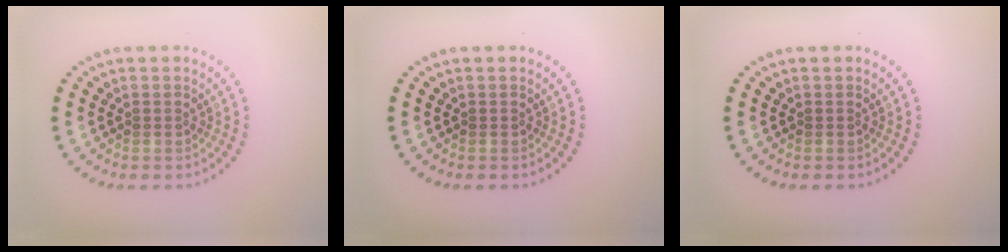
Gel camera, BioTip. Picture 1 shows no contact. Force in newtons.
{"total": 0.0}
{"total": 0.0}